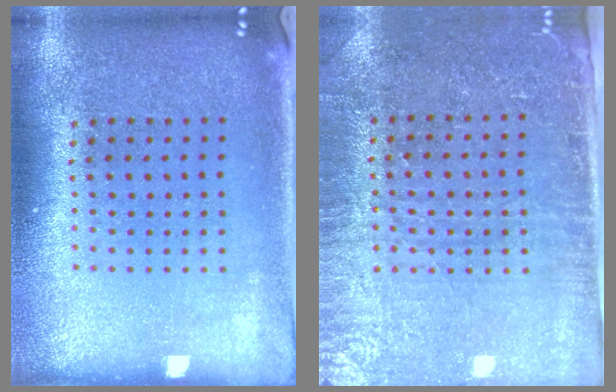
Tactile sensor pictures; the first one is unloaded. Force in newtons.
{"total": 3.0, "press": 2.7, "slide": 1.3}